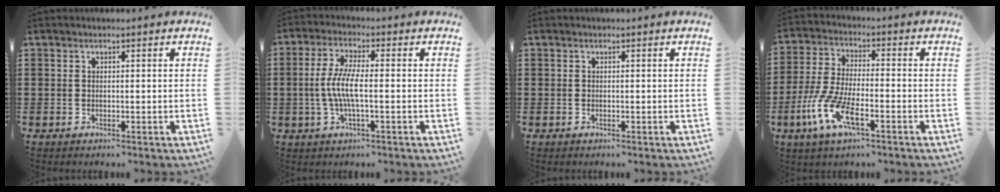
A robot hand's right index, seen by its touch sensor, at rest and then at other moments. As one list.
[{"total": 5.8, "force": [-1.0, 1.2, 5.6], "torque": [-0.128, -0.008, -0.028]}, {"total": 0.0}, {"total": 8.9, "force": [-4.3, 2.6, 7.4], "torque": [-0.188, -0.017, -0.087]}]